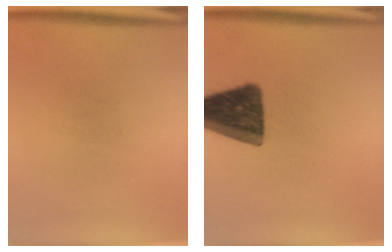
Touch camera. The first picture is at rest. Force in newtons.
{"total": 14.1}